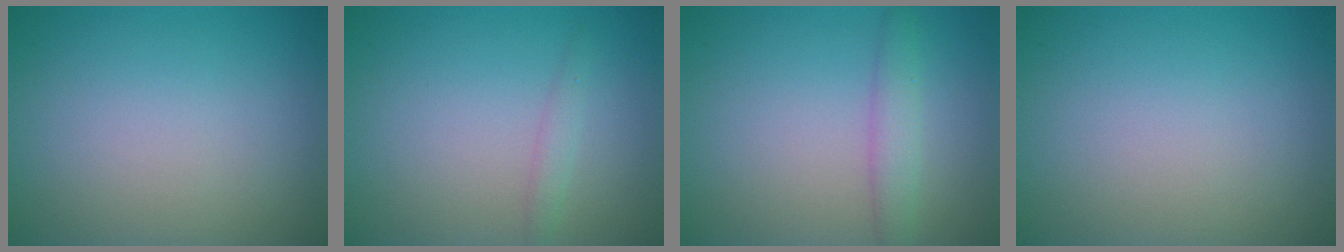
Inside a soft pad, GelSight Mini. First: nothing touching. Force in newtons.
{"total": 1.0, "press": 1.0, "slide": 0.0}
{"total": 2.2, "press": 2.2, "slide": 0.1}
{"total": 0.0}